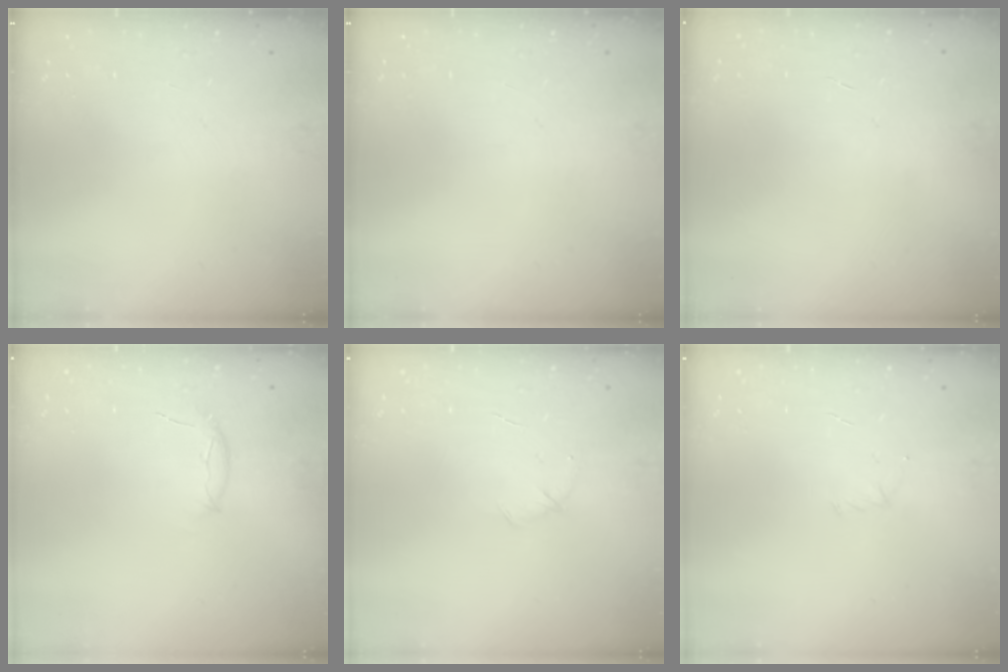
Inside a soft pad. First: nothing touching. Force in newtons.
{"total": 0.0}
{"total": 0.0}
{"total": 5.6, "press": 5.5, "slide": 0.9}
{"total": 5.0, "press": 4.9, "slide": 1.3}
{"total": 2.9, "press": 2.8, "slide": 0.8}